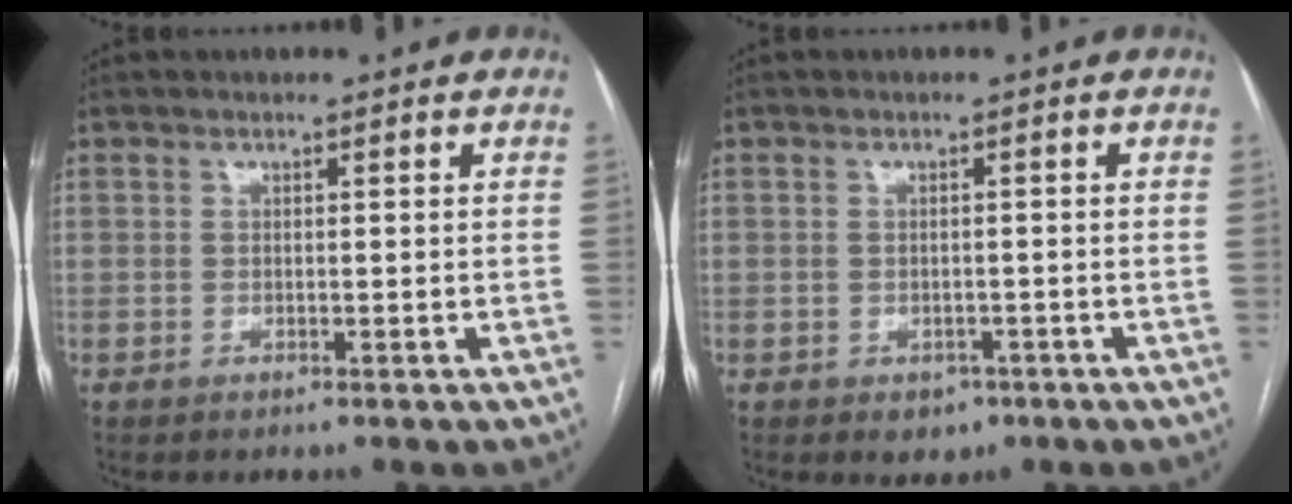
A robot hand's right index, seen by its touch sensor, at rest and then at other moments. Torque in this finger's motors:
{"motor_torque": [-0.20, 0.15, -0.23, -0.07]}